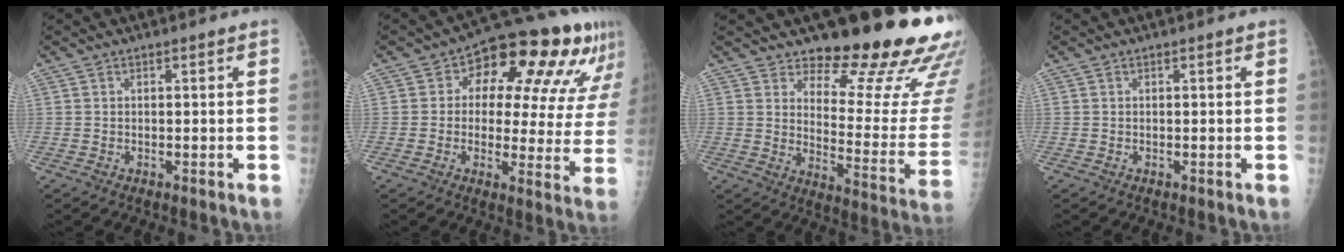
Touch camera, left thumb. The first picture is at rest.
{"total": 19.6, "force": [8.5, 10.0, 14.6], "torque": [-0.142, 0.004, 0.107]}
{"total": 20.4, "force": [16.4, 6.1, 10.6], "torque": [-0.092, -0.142, 0.209]}
{"total": 0.0}